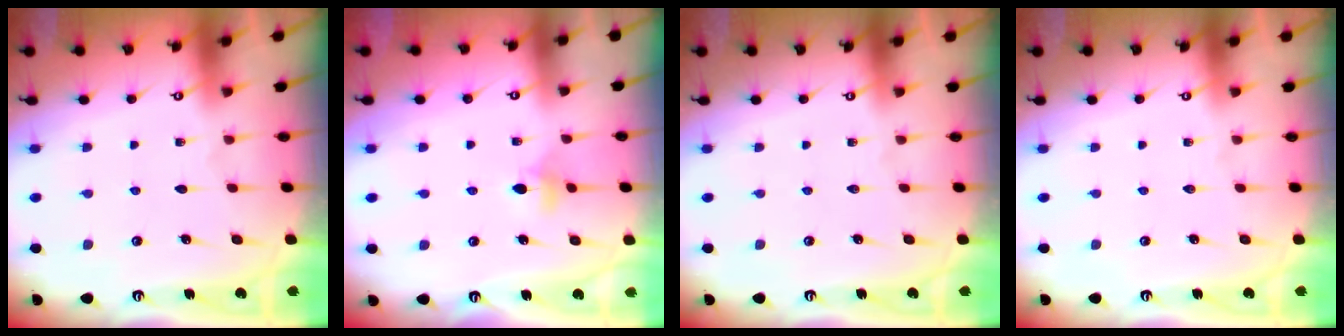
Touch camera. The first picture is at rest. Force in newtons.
{"total": 4.4, "press": 4.3, "slide": 0.8}
{"total": 0.0}
{"total": 0.0}